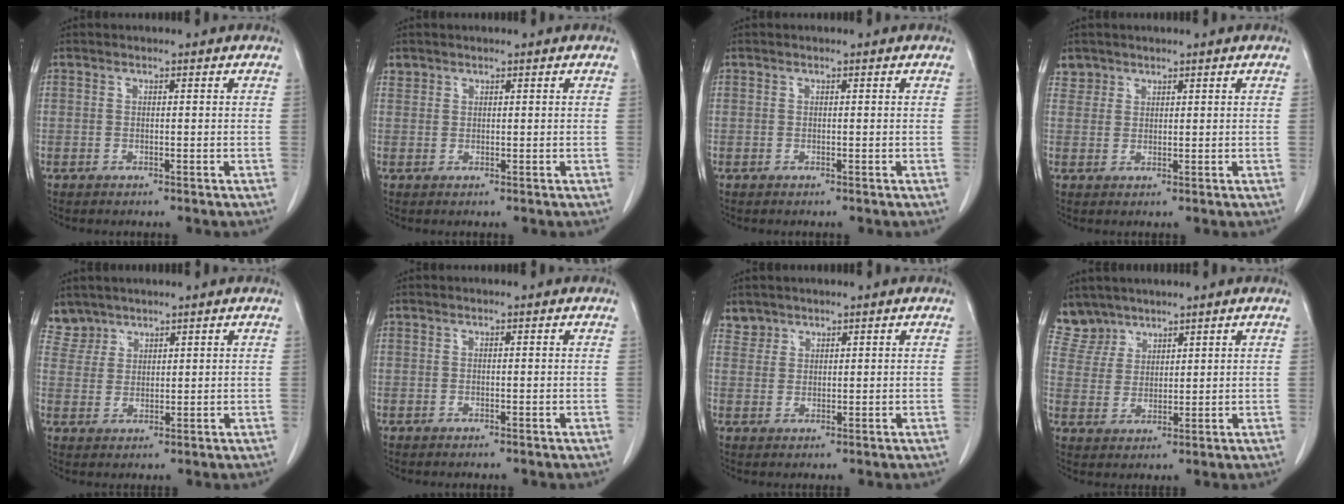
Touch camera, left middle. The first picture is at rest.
{"total": 1.0, "force": [0.8, 0.6, -0.1], "torque": [0.006, 0.006, 0.014]}
{"total": 0.0}
{"total": 2.1, "force": [1.6, 1.3, -0.4], "torque": [0.015, 0.006, 0.027]}
{"total": 4.0, "force": [3.5, 1.8, -0.6], "torque": [0.018, 0.006, 0.073]}
{"total": 0.0}
{"total": 2.2, "force": [1.9, 1.2, -0.4], "torque": [0.015, 0.007, 0.032]}
{"total": 5.2, "force": [4.6, 2.3, -0.5], "torque": [0.012, 0.002, 0.101]}